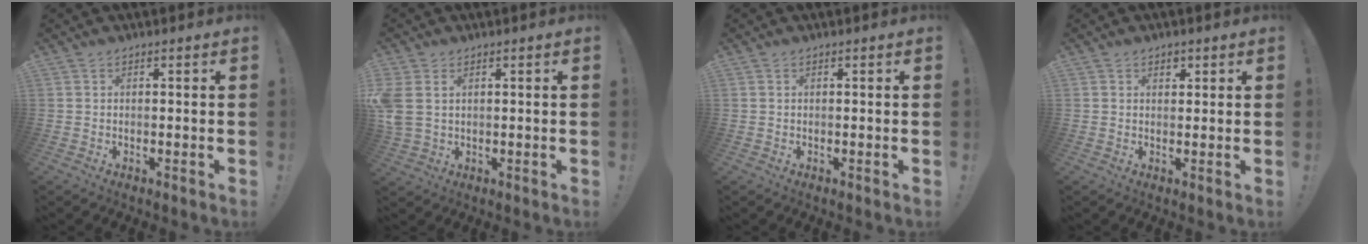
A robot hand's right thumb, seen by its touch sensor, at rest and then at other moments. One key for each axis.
{"total": 5.4, "fx": 1.6, "fy": 3.8, "fz": 3.5, "tx": -0.078, "ty": -0.002, "tz": 0.035}
{"total": 0.0}
{"total": 2.4, "fx": 1.3, "fy": 1.8, "fz": 0.8, "tx": 0.000, "ty": -0.007, "tz": 0.019}